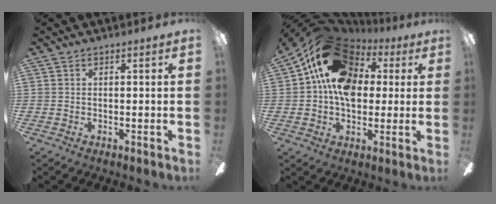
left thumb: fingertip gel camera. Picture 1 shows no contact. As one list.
[{"total": 18.3, "force": [5.3, 13.3, 11.4], "torque": [-0.206, -0.012, 0.097]}]